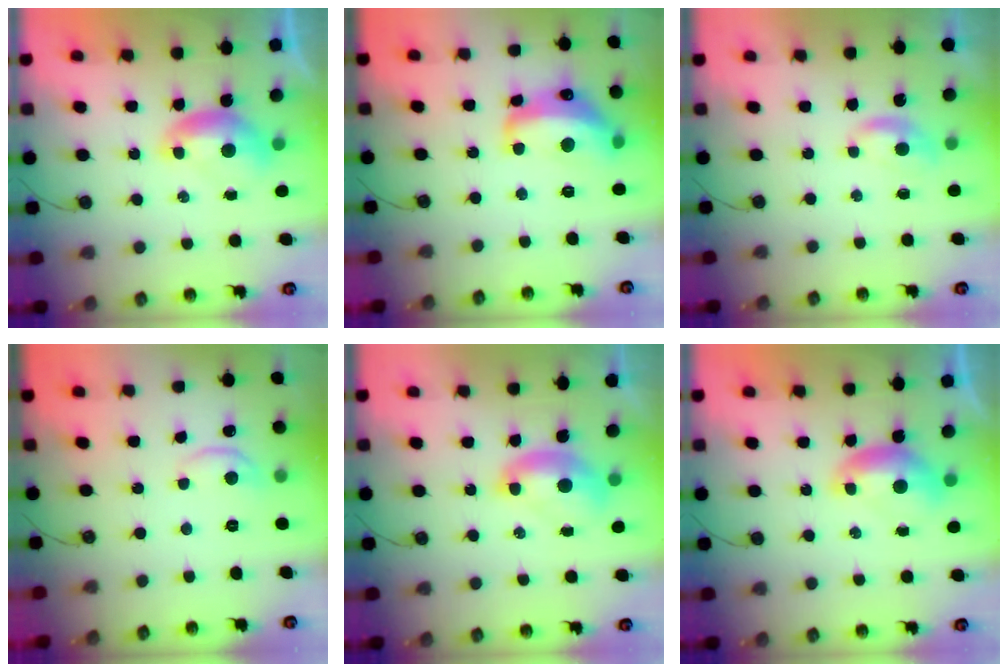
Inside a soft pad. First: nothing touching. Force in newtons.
{"total": 10.7, "press": 10.6, "slide": 1.5}
{"total": 0.9, "press": 0.8, "slide": 0.4}
{"total": 3.0, "press": 2.9, "slide": 0.5}
{"total": 1.8, "press": 1.8, "slide": 0.3}
{"total": 0.6, "press": 0.6, "slide": 0.2}